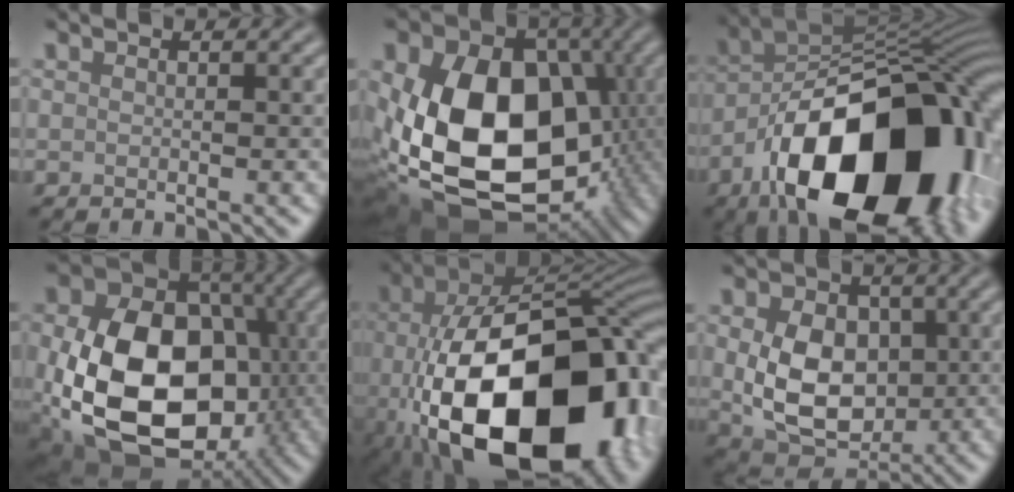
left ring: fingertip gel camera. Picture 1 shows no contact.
{"total": 18.7, "force": [-1.8, 13.4, 13.0], "torque": [-0.240, -0.028, -0.023]}
{"total": 19.1, "force": [-8.6, 9.8, 14.0], "torque": [-0.212, -0.016, -0.138]}
{"total": 17.1, "force": [-2.8, 12.3, 11.6], "torque": [-0.224, -0.044, -0.040]}
{"total": 21.5, "force": [-6.1, 12.5, 16.4], "torque": [-0.294, -0.043, -0.070]}
{"total": 9.1, "force": [0.2, 6.7, 6.1], "torque": [-0.122, -0.018, 0.010]}